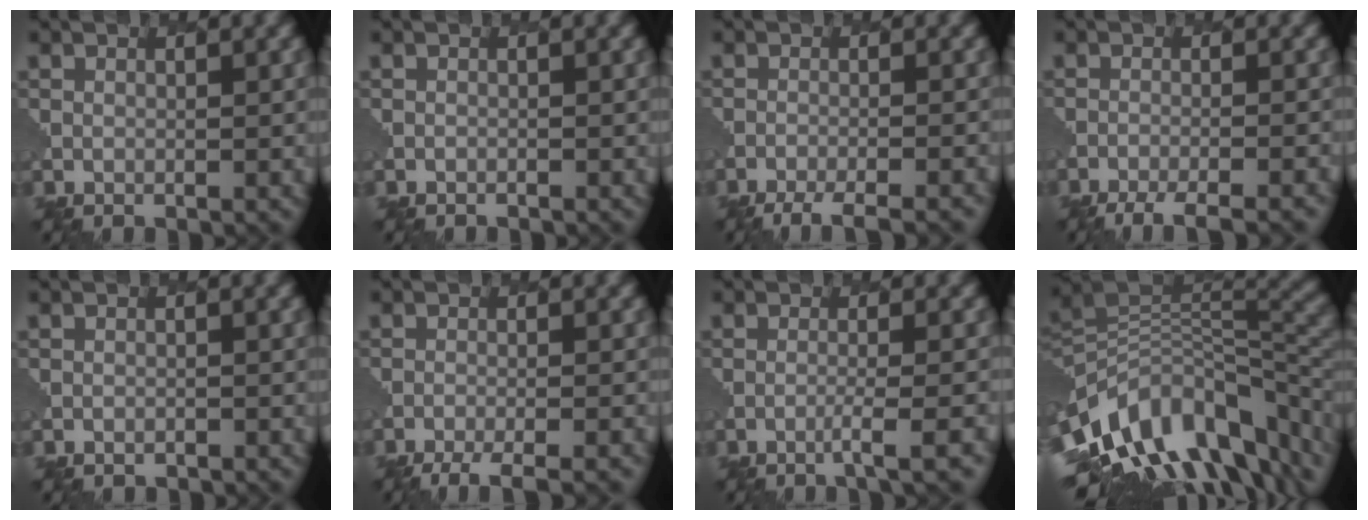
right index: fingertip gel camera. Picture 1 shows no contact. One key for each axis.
{"total": 0.8, "fx": -0.8, "fy": 0.2, "fz": -0.2, "tx": 0.011, "ty": 0.000, "tz": -0.008}
{"total": 4.8, "fx": -3.9, "fy": 0.8, "fz": 2.6, "tx": -0.034, "ty": -0.010, "tz": -0.067}
{"total": 5.0, "fx": -4.3, "fy": 0.9, "fz": 2.5, "tx": -0.035, "ty": -0.010, "tz": -0.072}
{"total": 1.6, "fx": -1.5, "fy": 0.7, "fz": -0.1, "tx": 0.005, "ty": 0.008, "tz": -0.015}
{"total": 4.7, "fx": -3.8, "fy": 0.8, "fz": 2.6, "tx": -0.034, "ty": -0.009, "tz": -0.065}
{"total": 2.3, "fx": -1.2, "fy": 0.2, "fz": 2.0, "tx": -0.020, "ty": 0.006, "tz": -0.038}
{"total": 13.5, "fx": -5.4, "fy": 7.3, "fz": 10.0, "tx": -0.182, "ty": 0.017, "tz": -0.102}